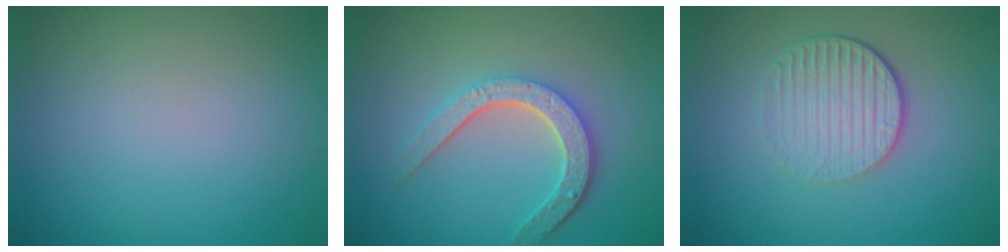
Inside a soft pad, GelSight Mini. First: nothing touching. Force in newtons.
{"total": 4.4, "press": 3.4, "slide": 2.9}
{"total": 4.2, "press": 2.8, "slide": 3.0}